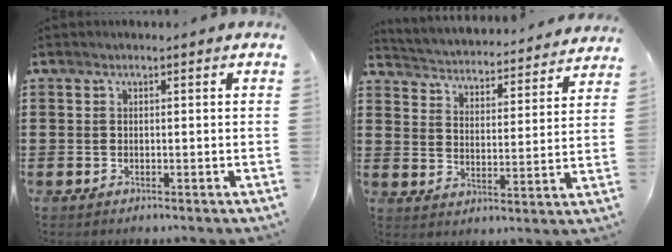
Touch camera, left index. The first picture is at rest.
{"total": 3.1, "force": [3.1, -0.2, -0.2], "torque": [-0.019, -0.035, 0.044]}